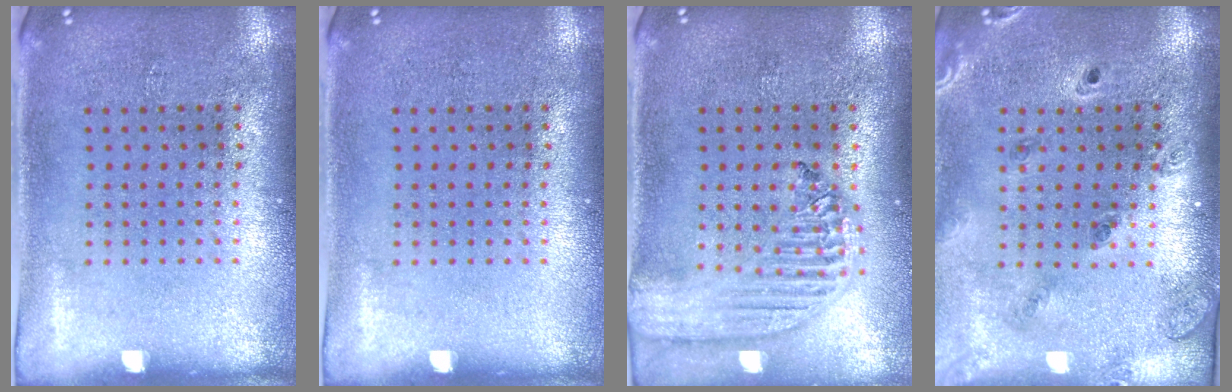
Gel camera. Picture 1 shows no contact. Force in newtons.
{"total": 0.0}
{"total": 2.3, "press": 2.0, "slide": 1.2}
{"total": 1.3, "press": 1.3, "slide": 0.2}